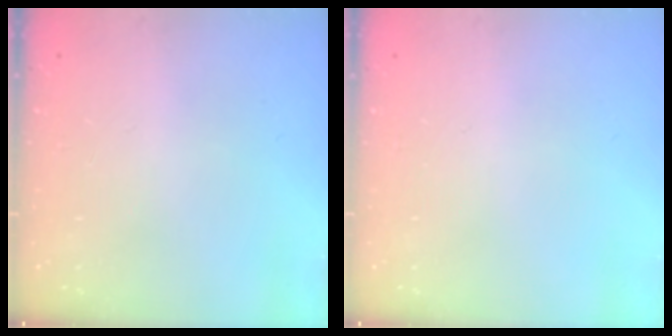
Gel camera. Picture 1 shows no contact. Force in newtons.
{"total": 0.0}